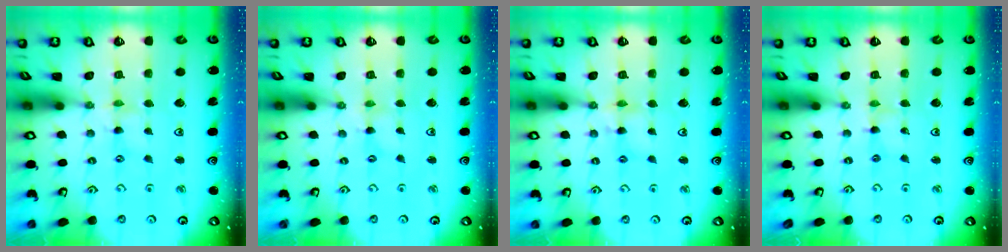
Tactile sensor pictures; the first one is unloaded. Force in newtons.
{"total": 0.0}
{"total": 5.6, "press": 5.6, "slide": 0.4}
{"total": 1.1, "press": 1.1, "slide": 0.1}